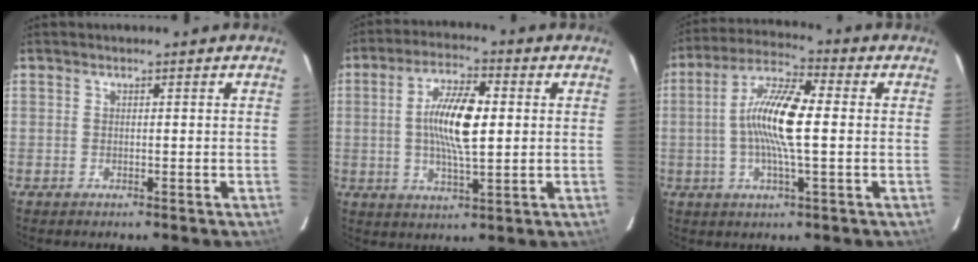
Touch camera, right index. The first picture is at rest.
{"total": 10.9, "force": [0.9, 3.5, 10.3], "torque": [-0.190, 0.007, 0.015]}
{"total": 12.1, "force": [-0.1, 2.4, 11.9], "torque": [-0.231, 0.013, -0.010]}